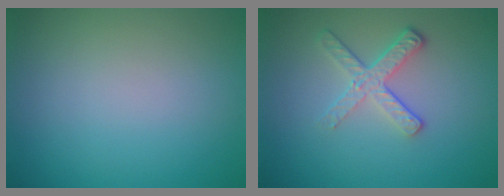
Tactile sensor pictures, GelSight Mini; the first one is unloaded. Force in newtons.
{"total": 3.2, "press": 2.5, "slide": 2.0}